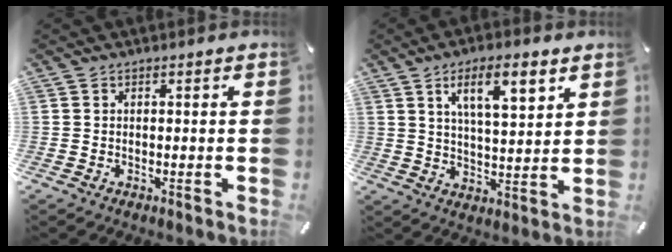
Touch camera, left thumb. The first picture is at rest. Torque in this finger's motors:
{"motor_torque": [1.94, 2.04, 1.41, -1.33, 0.51]}